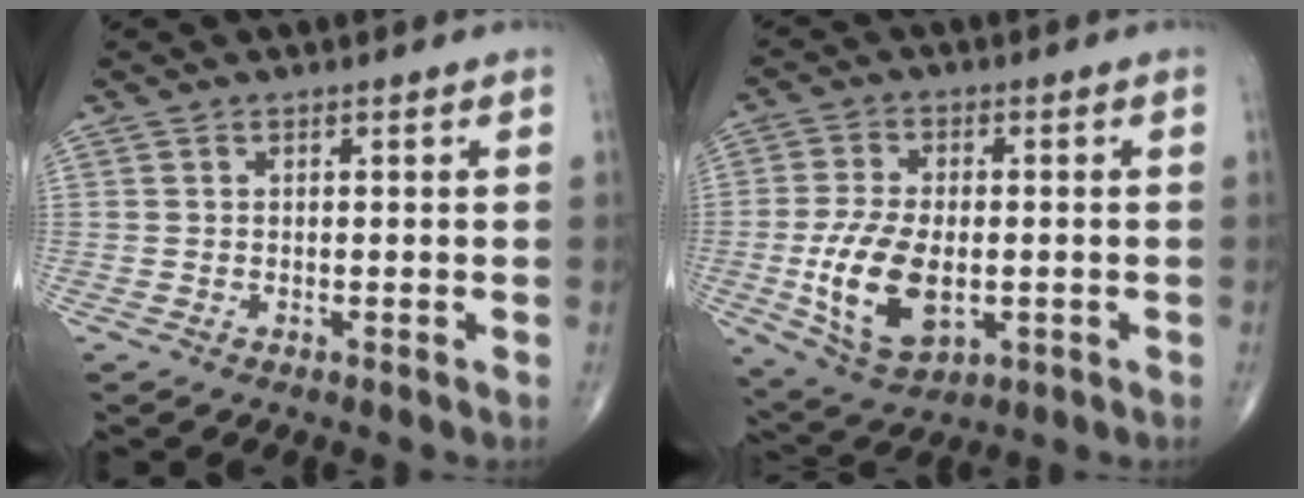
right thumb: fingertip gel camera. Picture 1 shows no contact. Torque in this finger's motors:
{"motor_torque": [0.40, 0.95, 1.40, -0.16, 0.50]}